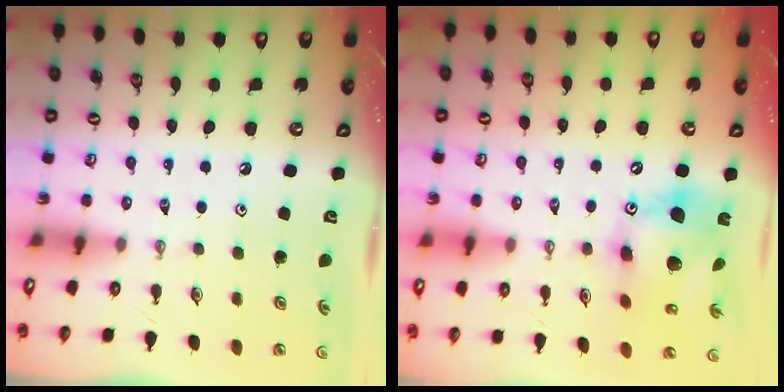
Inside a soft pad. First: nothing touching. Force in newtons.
{"total": 15.1, "press": 15.0, "slide": 1.5}